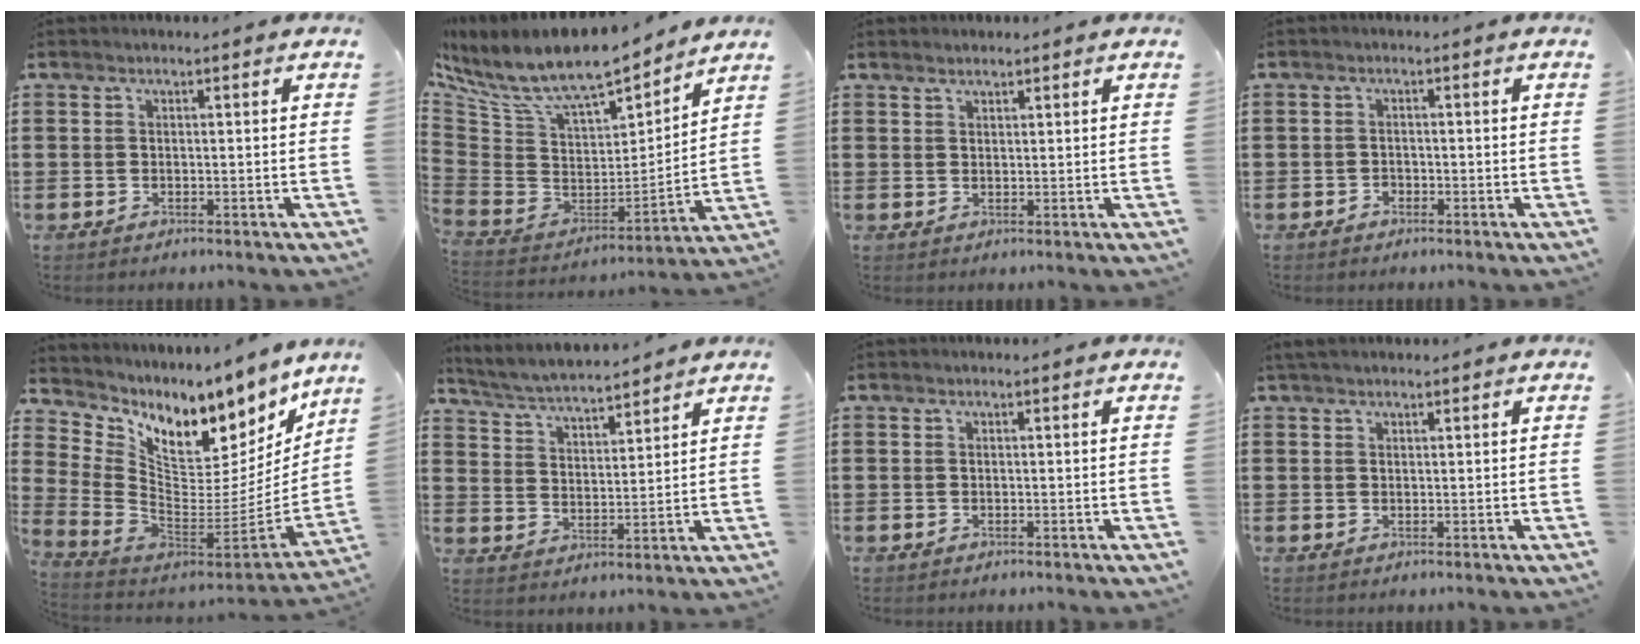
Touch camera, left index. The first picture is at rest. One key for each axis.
{"total": 10.0, "fx": 8.6, "fy": 2.3, "fz": 4.6, "tx": -0.128, "ty": -0.067, "tz": 0.150}
{"total": 1.3, "fx": 1.2, "fy": 0.4, "fz": 0.2, "tx": -0.006, "ty": 0.001, "tz": 0.023}
{"total": 0.9, "fx": -0.8, "fy": 0.5, "fz": 0.0, "tx": -0.006, "ty": 0.003, "tz": -0.018}
{"total": 7.5, "fx": 6.2, "fy": 3.1, "fz": 2.9, "tx": -0.083, "ty": -0.077, "tz": 0.107}
{"total": 4.6, "fx": 4.5, "fy": 0.0, "fz": 0.8, "tx": -0.037, "ty": -0.026, "tz": 0.076}
{"total": 0.0}
{"total": 1.3, "fx": 1.1, "fy": 0.4, "fz": 0.6, "tx": -0.014, "ty": 0.004, "tz": 0.021}